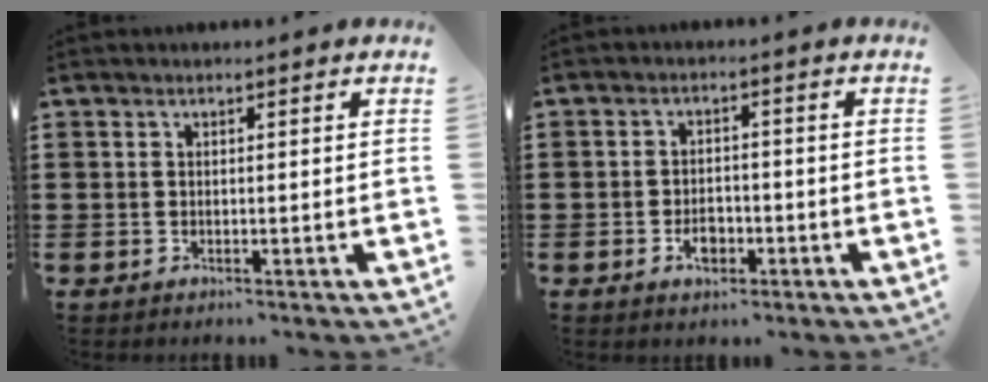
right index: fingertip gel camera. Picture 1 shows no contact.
{"total": 3.5, "force": [-1.6, 2.0, 2.4], "torque": [-0.044, 0.003, -0.028]}